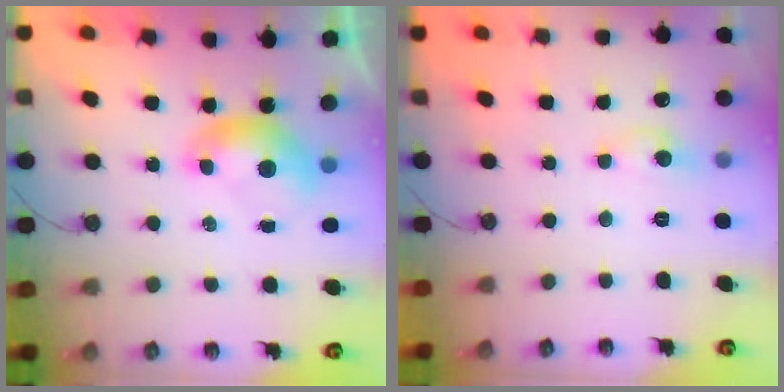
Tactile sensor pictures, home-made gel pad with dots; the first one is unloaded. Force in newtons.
{"total": 0.8, "press": 0.6, "slide": 0.5}